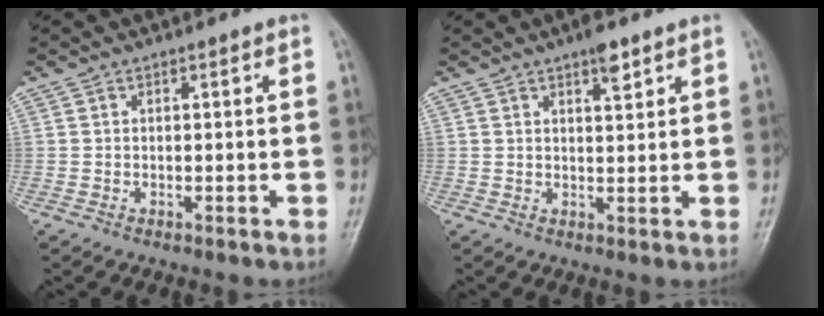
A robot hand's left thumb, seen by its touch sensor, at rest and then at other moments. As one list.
[{"total": 3.6, "force": [2.4, 1.1, 2.5], "torque": [-0.029, -0.012, 0.035]}]